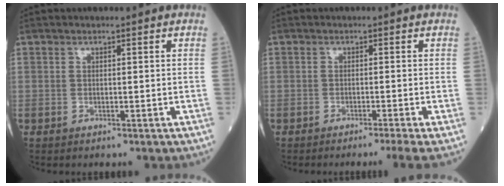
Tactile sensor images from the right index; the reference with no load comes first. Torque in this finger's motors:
{"motor_torque": [-0.14, -0.27, 0.09, 0.00]}